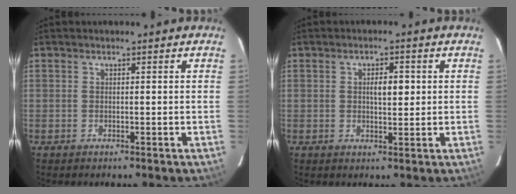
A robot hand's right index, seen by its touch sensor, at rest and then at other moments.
{"total": 3.4, "force": [0.6, 1.2, 3.1], "torque": [-0.051, 0.004, 0.010]}